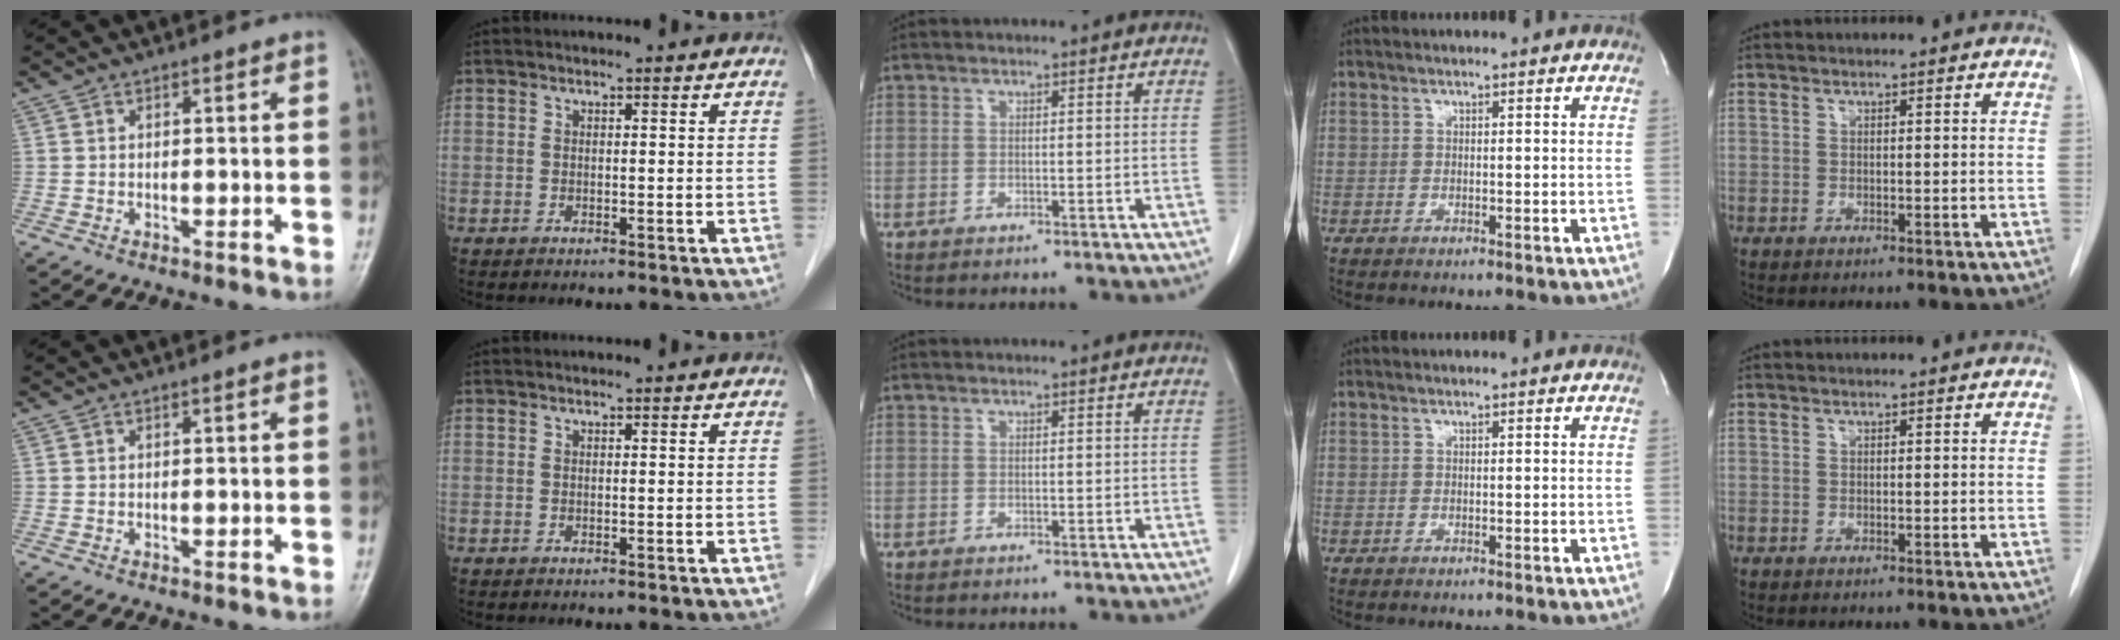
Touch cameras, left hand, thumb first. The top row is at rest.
{}